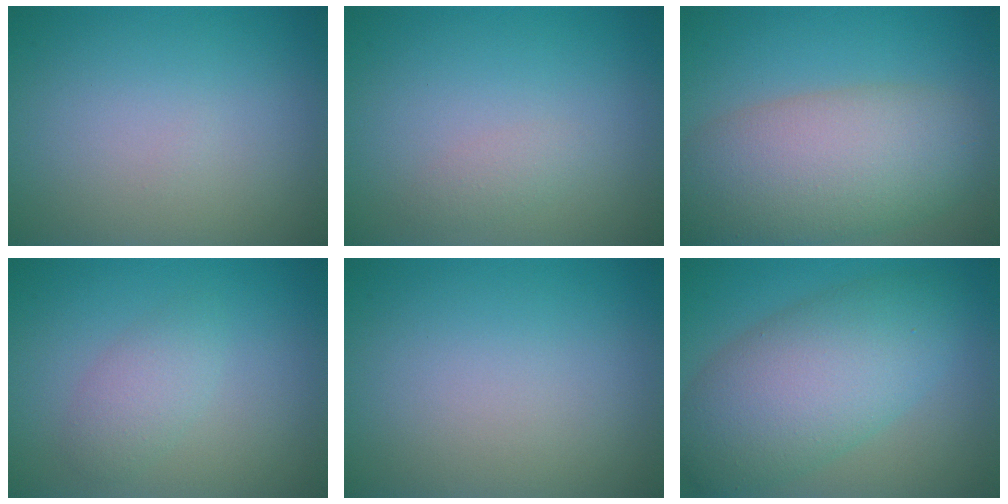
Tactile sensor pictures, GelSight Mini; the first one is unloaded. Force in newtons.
{"total": 1.0, "press": 1.0, "slide": 0.0}
{"total": 9.2, "press": 9.1, "slide": 0.7}
{"total": 2.1, "press": 2.1, "slide": 0.1}
{"total": 0.0}
{"total": 8.6, "press": 8.6, "slide": 0.1}